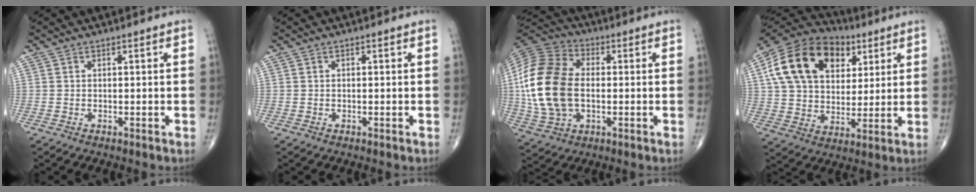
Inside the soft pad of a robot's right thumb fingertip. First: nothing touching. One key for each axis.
{"total": 0.0}
{"total": 19.6, "fx": -0.3, "fy": 12.5, "fz": 15.1, "tx": -0.317, "ty": 0.011, "tz": -0.005}
{"total": 21.9, "fx": 7.7, "fy": 14.9, "fz": 14.0, "tx": -0.236, "ty": 0.009, "tz": 0.127}